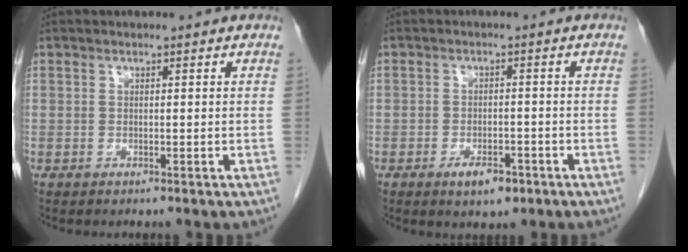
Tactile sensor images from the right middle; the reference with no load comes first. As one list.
[{"total": 3.9, "force": [-2.3, 1.7, 2.7], "torque": [-0.041, 0.002, -0.030]}]